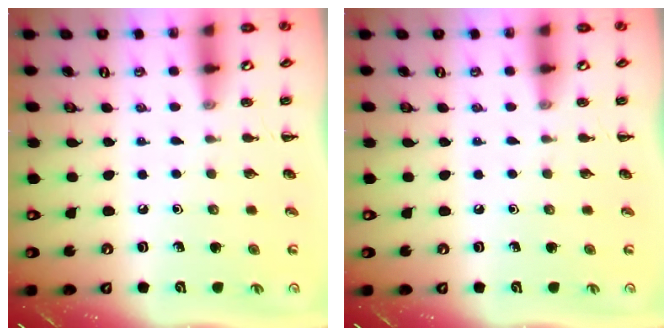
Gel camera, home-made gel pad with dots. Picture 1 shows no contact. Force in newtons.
{"total": 0.0}